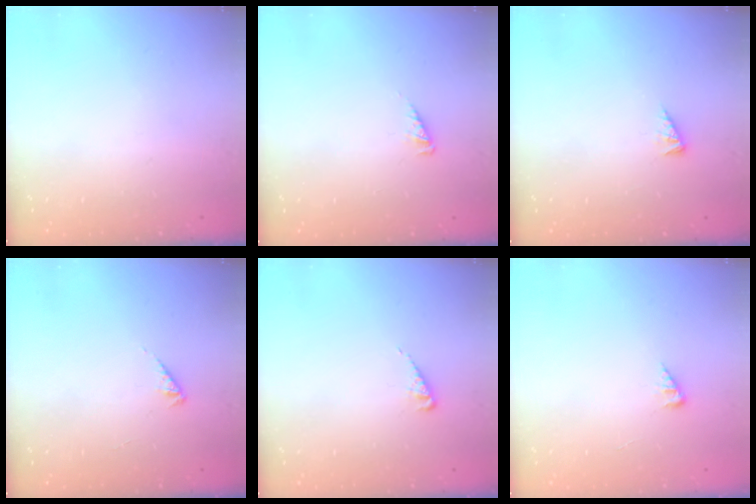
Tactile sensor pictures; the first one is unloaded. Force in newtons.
{"total": 2.5, "press": 2.5, "slide": 0.2}
{"total": 2.9, "press": 2.9, "slide": 0.4}
{"total": 2.0, "press": 1.9, "slide": 0.5}
{"total": 2.9, "press": 2.9, "slide": 0.4}
{"total": 2.7, "press": 2.7, "slide": 0.3}